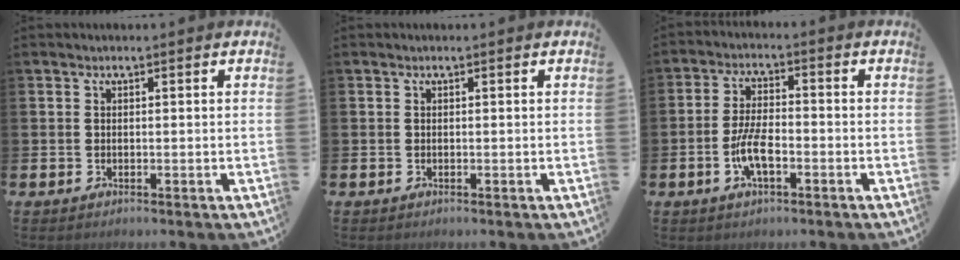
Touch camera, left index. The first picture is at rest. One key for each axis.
{"total": 0.0}
{"total": 5.4, "fx": -1.7, "fy": 2.0, "fz": 4.7, "tx": -0.104, "ty": 0.003, "tz": -0.036}